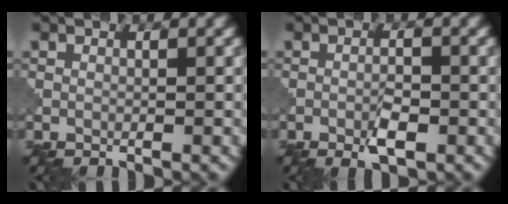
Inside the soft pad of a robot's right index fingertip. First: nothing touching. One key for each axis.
{"total": 2.3, "fx": -1.1, "fy": 0.6, "fz": 1.9, "tx": -0.033, "ty": 0.003, "tz": -0.021}